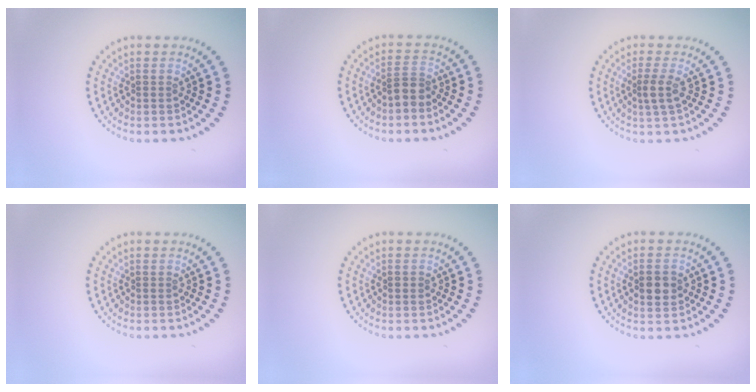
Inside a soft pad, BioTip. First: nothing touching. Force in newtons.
{"total": 2.1, "press": 1.6, "slide": 1.3}
{"total": 1.8, "press": 1.4, "slide": 1.1}
{"total": 0.0}
{"total": 0.6, "press": 0.6, "slide": 0.0}
{"total": 2.6, "press": 2.6, "slide": 0.1}